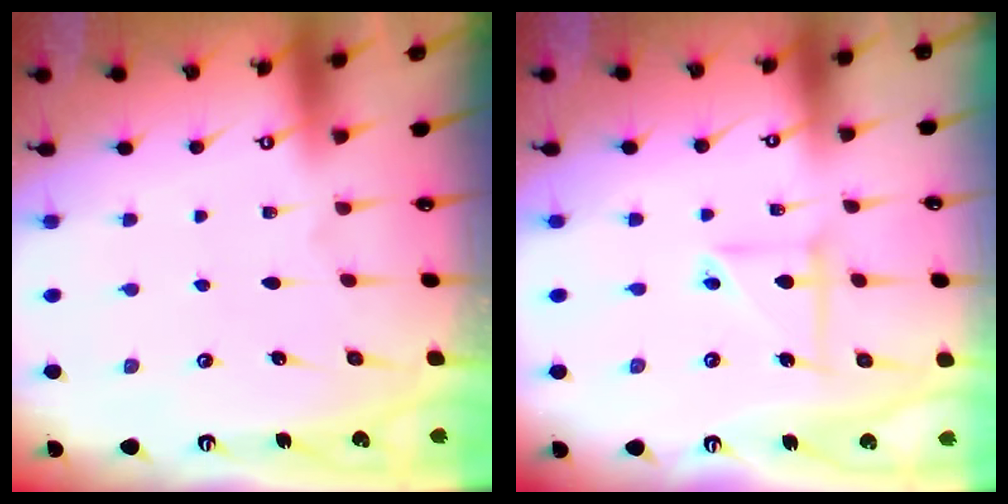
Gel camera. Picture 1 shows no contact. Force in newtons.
{"total": 5.7, "press": 5.7, "slide": 0.5}